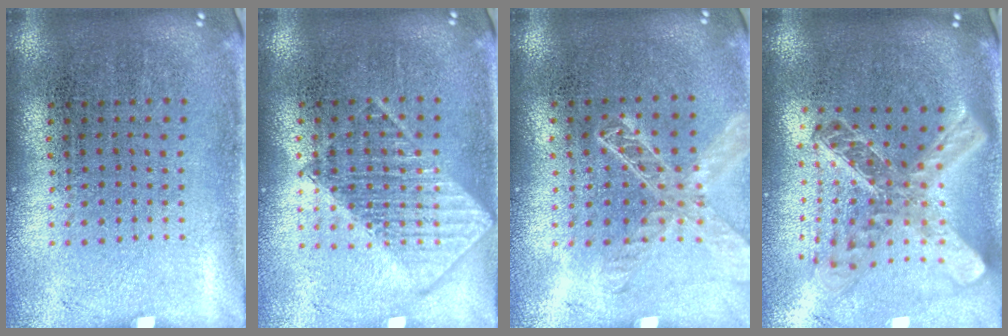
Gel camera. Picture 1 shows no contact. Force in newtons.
{"total": 1.2, "press": 1.2, "slide": 0.2}
{"total": 1.4, "press": 1.3, "slide": 0.5}
{"total": 2.6, "press": 1.9, "slide": 1.7}